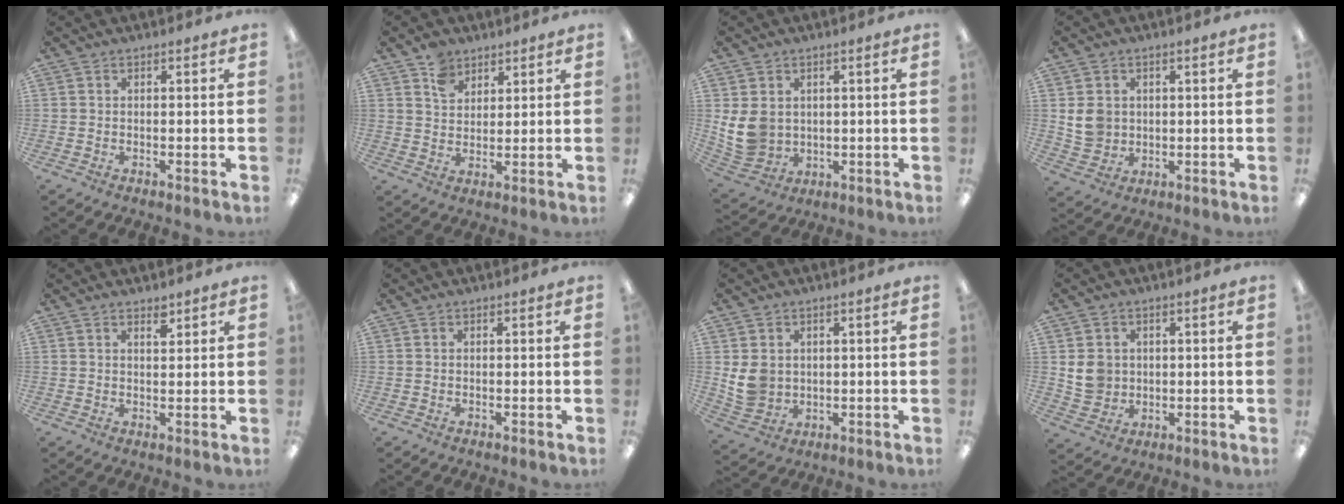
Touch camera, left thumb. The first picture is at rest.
{"total": 5.8, "force": [4.2, 3.8, 1.4], "torque": [-0.026, -0.011, 0.079]}
{"total": 9.2, "force": [1.3, 8.0, 4.5], "torque": [-0.117, 0.004, 0.031]}
{"total": 6.2, "force": [1.4, 5.5, 2.3], "torque": [-0.046, 0.007, 0.028]}
{"total": 2.4, "force": [2.0, 0.9, 0.9], "torque": [-0.005, -0.009, 0.033]}
{"total": 0.0}
{"total": 6.9, "force": [1.2, 6.2, 2.9], "torque": [-0.069, 0.007, 0.028]}
{"total": 6.1, "force": [1.4, 5.6, 2.0], "torque": [-0.028, 0.006, 0.029]}